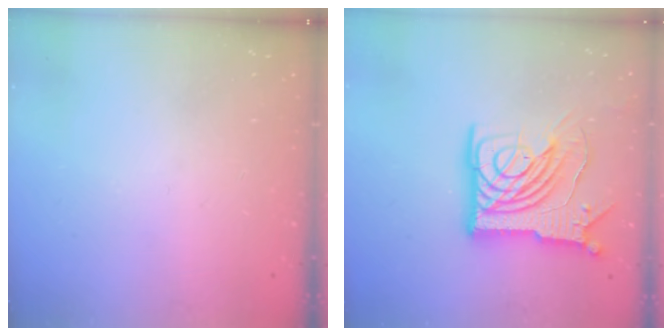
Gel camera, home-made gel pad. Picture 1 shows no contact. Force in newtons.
{"total": 20.4, "press": 20.2, "slide": 2.3}